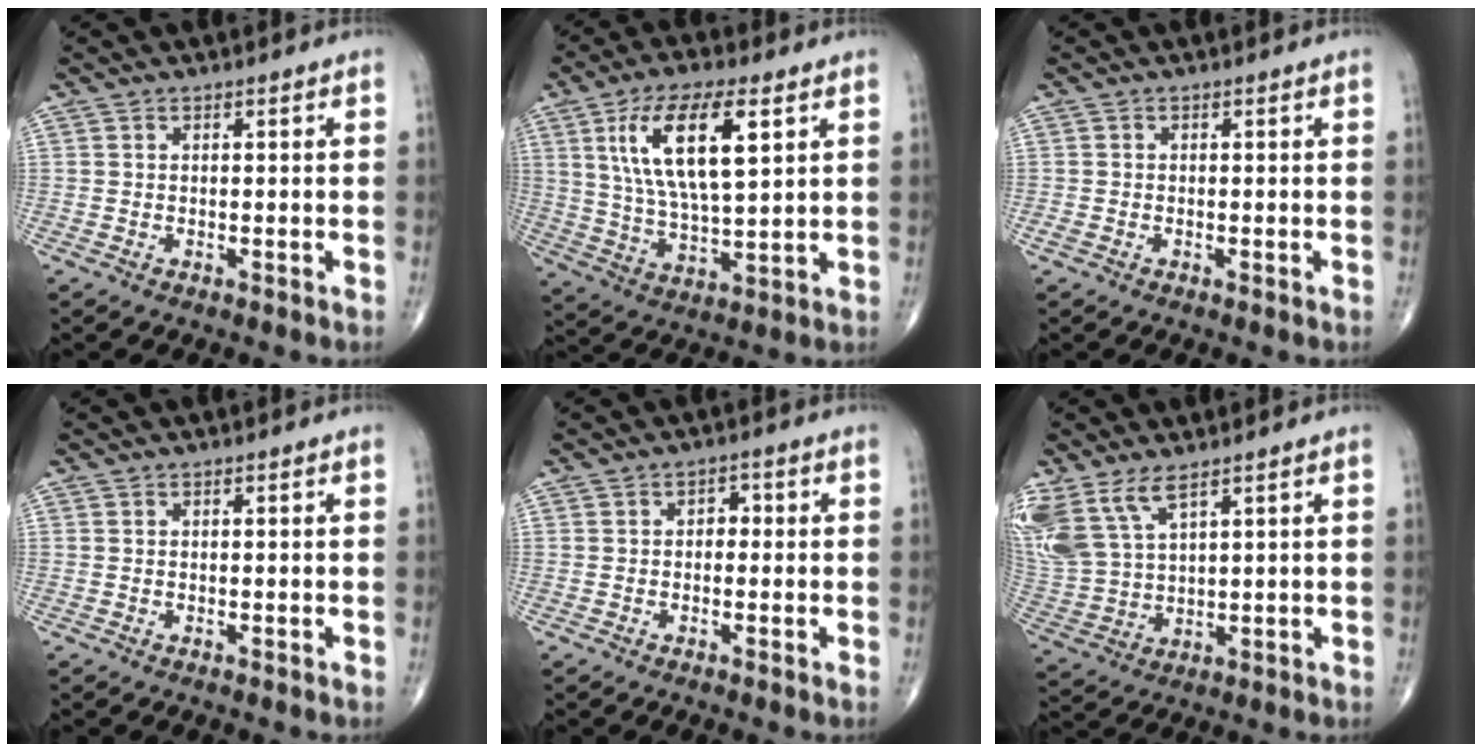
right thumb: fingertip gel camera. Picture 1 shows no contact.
{"total": 16.0, "force": [5.7, 5.8, 13.8], "torque": [-0.253, -0.016, 0.109]}
{"total": 1.1, "force": [-0.4, 0.6, 0.8], "torque": [-0.021, -0.001, -0.009]}
{"total": 0.0}
{"total": 2.1, "force": [0.0, 1.5, 1.5], "torque": [-0.008, 0.008, -0.007]}
{"total": 11.4, "force": [6.9, 4.9, 7.6], "torque": [-0.178, -0.019, 0.156]}